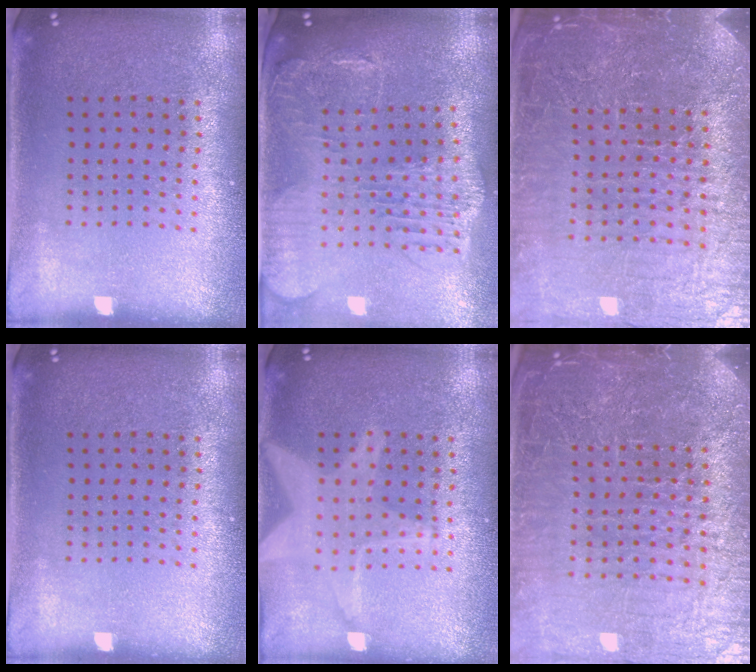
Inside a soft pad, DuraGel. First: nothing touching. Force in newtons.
{"total": 2.2, "press": 2.0, "slide": 1.0}
{"total": 6.2, "press": 5.5, "slide": 2.8}
{"total": 0.0}
{"total": 2.6, "press": 2.6, "slide": 0.4}
{"total": 6.4, "press": 5.7, "slide": 3.0}